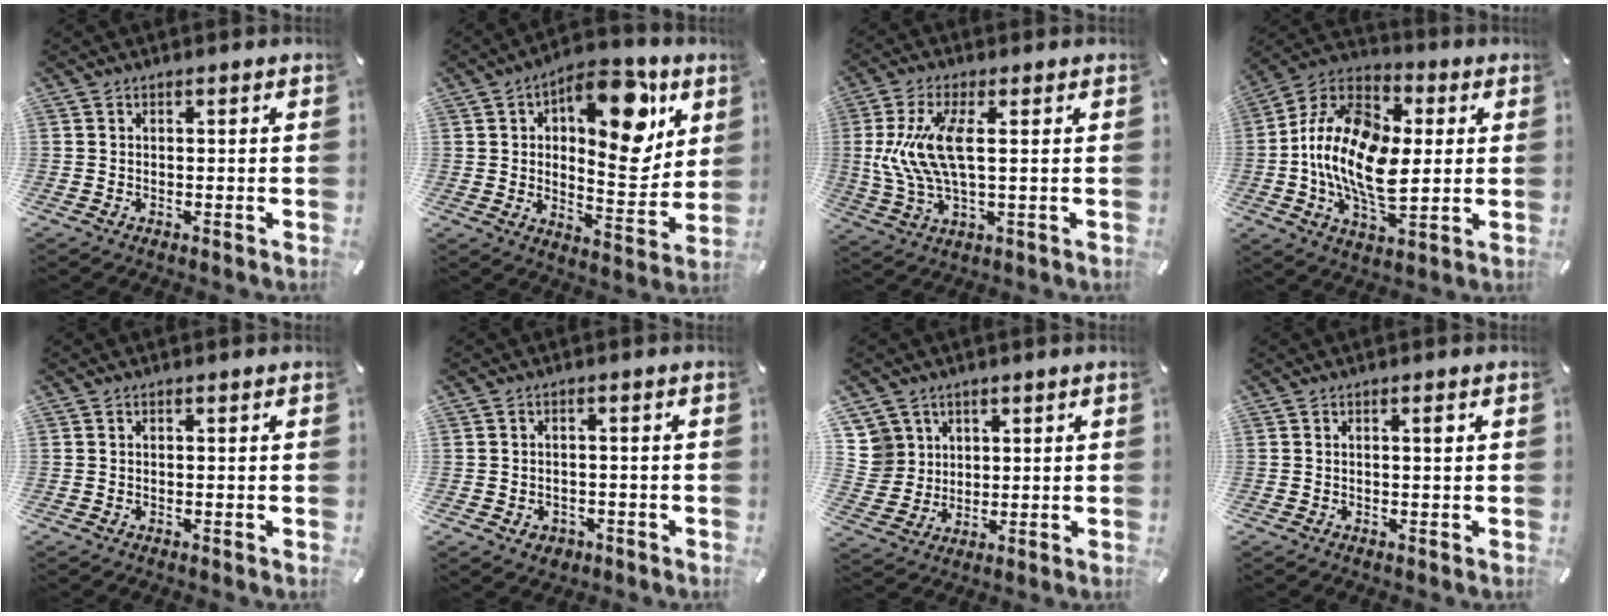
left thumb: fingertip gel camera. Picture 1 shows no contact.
{"total": 18.6, "force": [7.9, 9.4, 14.0], "torque": [-0.172, -0.045, 0.125]}
{"total": 12.1, "force": [1.8, 4.6, 11.1], "torque": [-0.249, -0.016, 0.026]}
{"total": 19.1, "force": [-1.2, 12.0, 14.8], "torque": [-0.329, 0.005, -0.028]}
{"total": 0.0}
{"total": 3.0, "force": [-1.1, 2.5, 1.1], "torque": [-0.011, 0.001, -0.023]}
{"total": 7.1, "force": [3.4, 6.2, -0.4], "torque": [-0.008, -0.015, 0.068]}
{"total": 1.2, "force": [0.3, 0.1, 1.1], "torque": [-0.021, 0.002, 0.003]}